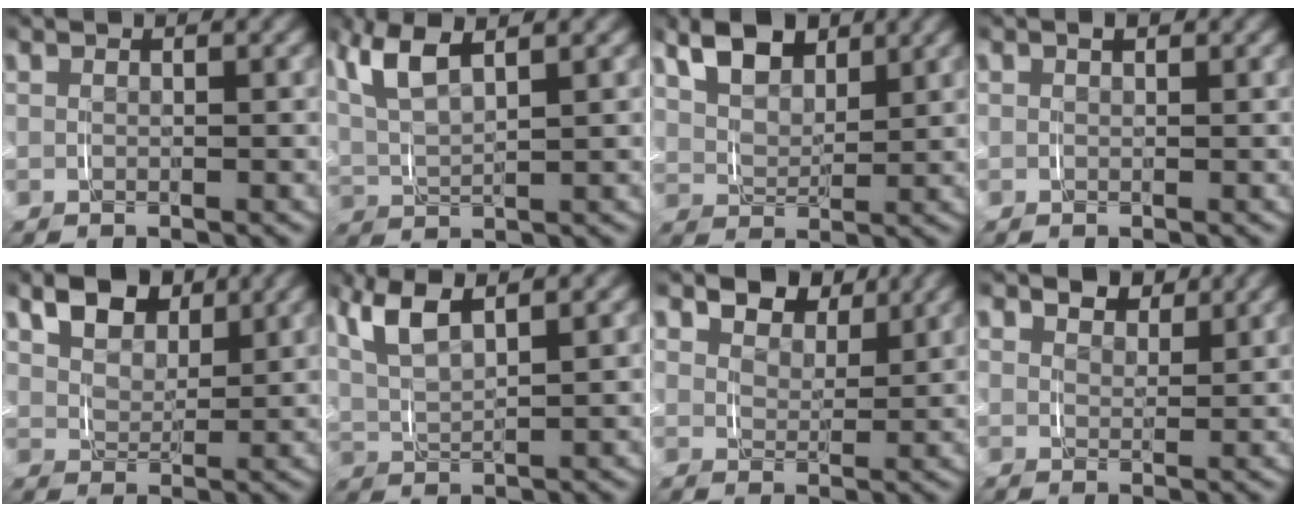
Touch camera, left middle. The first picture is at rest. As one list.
[{"total": 5.8, "force": [2.2, 3.4, 4.1], "torque": [-0.116, -0.006, 0.037]}, {"total": 7.3, "force": [3.3, 5.0, 4.1], "torque": [-0.085, 0.008, 0.041]}, {"total": 0.5, "force": [0.1, 0.3, 0.4], "torque": [-0.005, 0.001, 0.002]}, {"total": 6.5, "force": [3.2, 4.4, 3.5], "torque": [-0.068, 0.008, 0.040]}, {"total": 6.4, "force": [2.6, 3.9, 4.3], "torque": [-0.116, -0.003, 0.040]}, {"total": 4.0, "force": [2.9, 2.2, 1.8], "torque": [-0.033, 0.000, 0.041]}, {"total": 2.3, "force": [1.7, 1.2, 0.9], "torque": [-0.014, -0.005, 0.028]}]